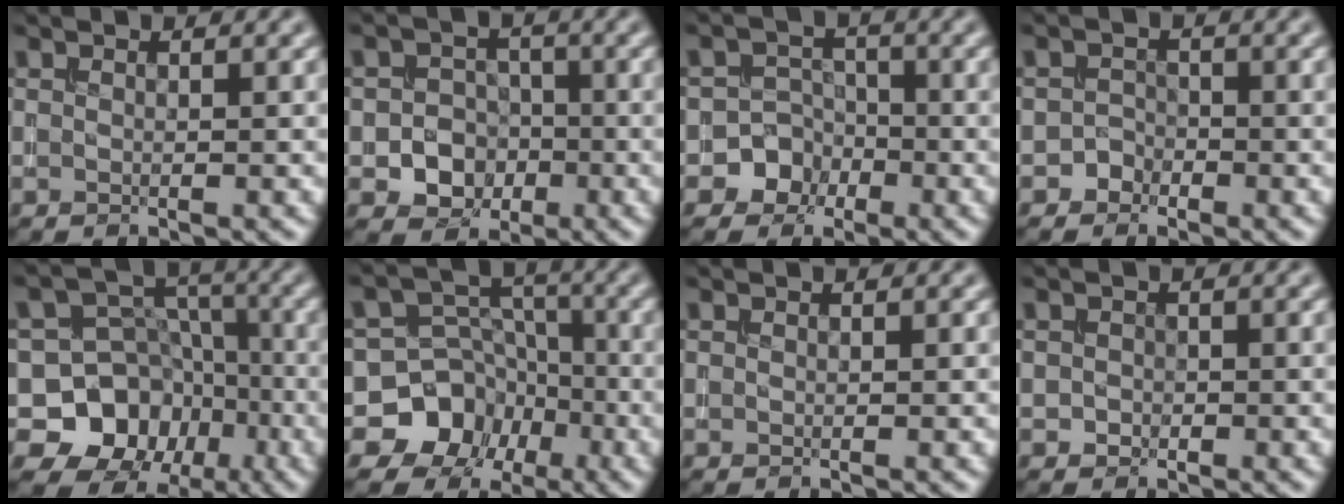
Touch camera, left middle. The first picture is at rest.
{"total": 4.4, "force": [-1.5, 3.8, 1.6], "torque": [0.000, 0.000, -0.043]}
{"total": 4.0, "force": [-2.0, 3.4, 0.2], "torque": [0.037, 0.007, -0.048]}
{"total": 1.1, "force": [-0.8, 0.7, -0.2], "torque": [0.012, 0.005, -0.012]}
{"total": 10.0, "force": [-3.9, 8.7, 3.0], "torque": [-0.046, 0.012, -0.101]}
{"total": 9.4, "force": [-4.6, 8.2, 1.2], "torque": [-0.007, 0.001, -0.101]}
{"total": 0.0}
{"total": 0.6, "force": [-0.2, 0.5, -0.2], "torque": [0.009, -0.003, -0.005]}